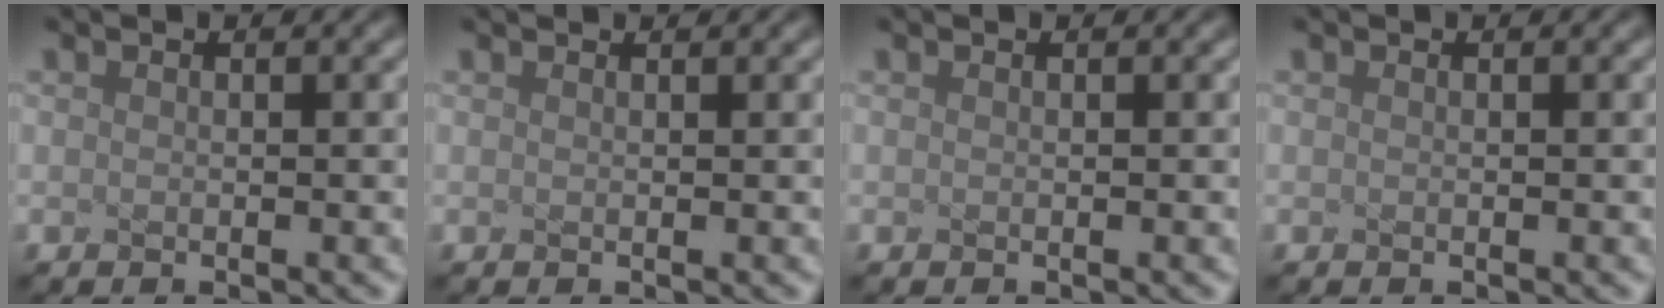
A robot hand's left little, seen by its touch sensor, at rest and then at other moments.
{"total": 1.0, "force": [0.9, 0.2, 0.2], "torque": [-0.003, -0.001, 0.003]}
{"total": 0.0}
{"total": 0.0}